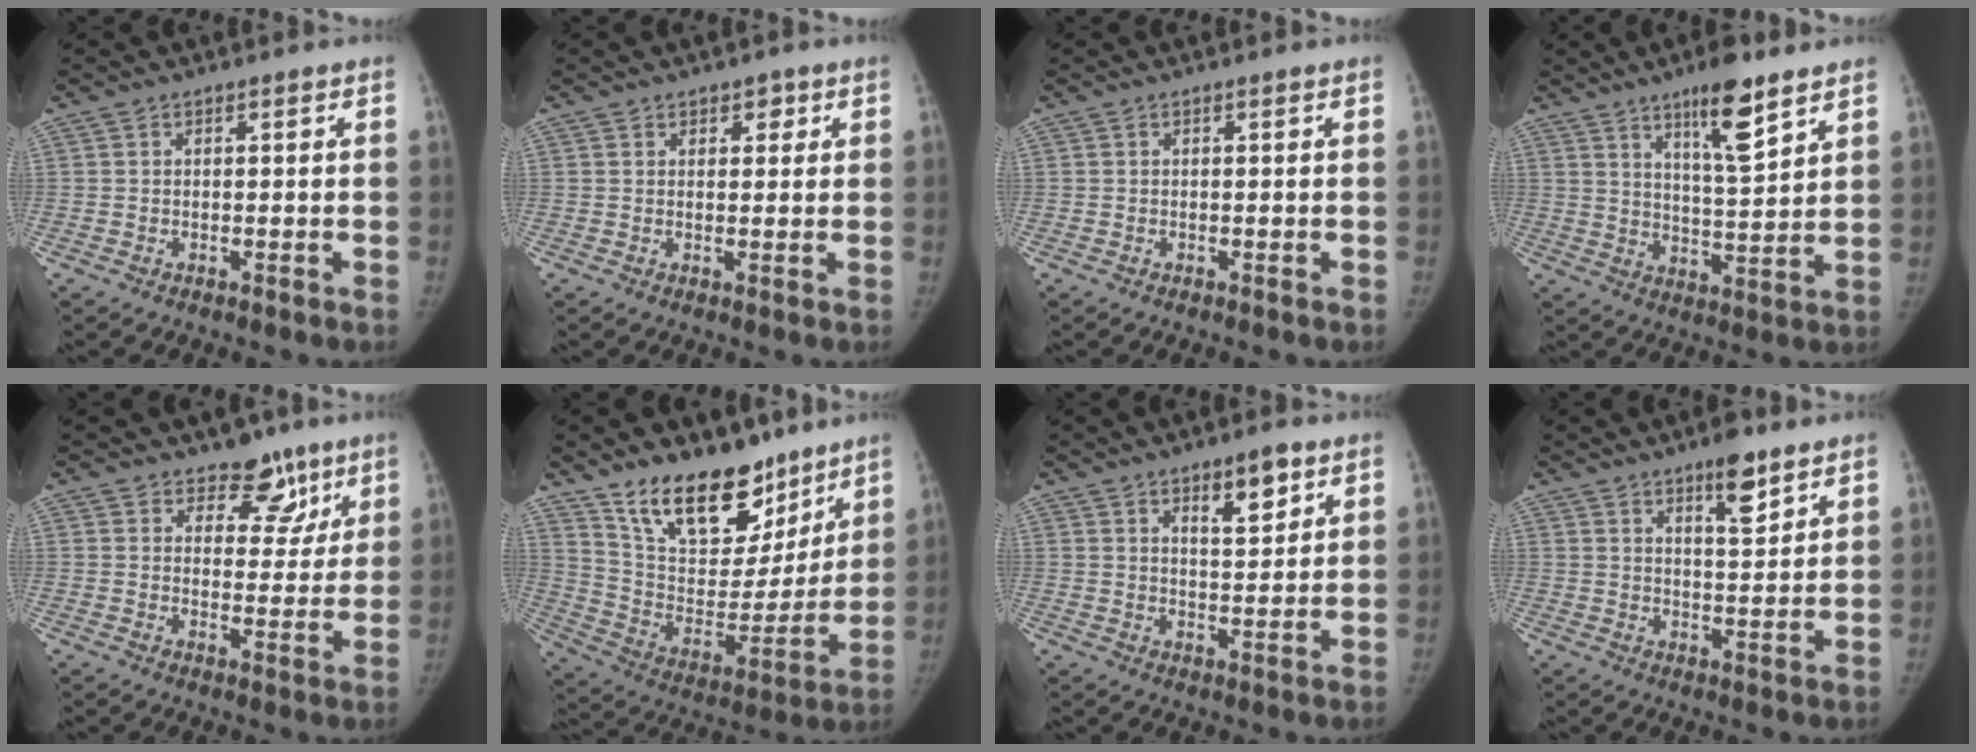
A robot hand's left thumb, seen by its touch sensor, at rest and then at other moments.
{"total": 2.4, "force": [1.3, 1.6, 1.2], "torque": [0.003, -0.005, 0.016]}
{"total": 0.0}
{"total": 11.1, "force": [7.1, 2.4, 8.2], "torque": [-0.122, -0.046, 0.116]}
{"total": 7.9, "force": [5.3, 5.0, 3.0], "torque": [0.006, -0.026, 0.075]}
{"total": 23.1, "force": [16.0, 11.8, 11.7], "torque": [-0.142, -0.085, 0.271]}
{"total": 7.2, "force": [4.0, 2.8, 5.3], "torque": [-0.062, -0.025, 0.060]}
{"total": 7.4, "force": [4.8, 2.2, 5.1], "torque": [-0.064, -0.032, 0.073]}